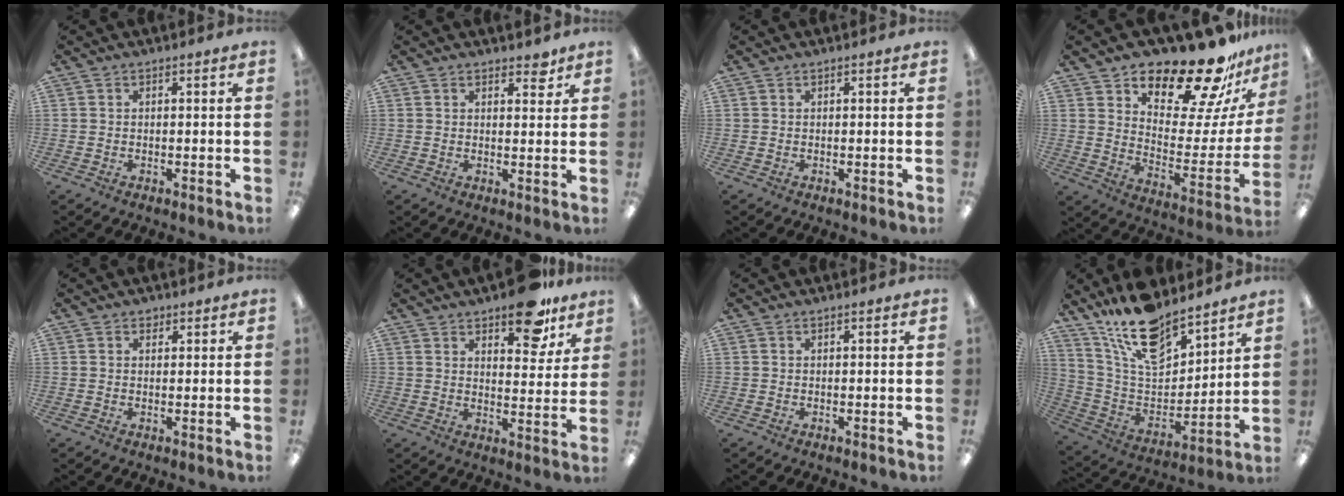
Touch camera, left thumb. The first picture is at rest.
{"total": 3.1, "force": [2.5, 1.3, 1.3], "torque": [-0.004, -0.013, 0.041]}
{"total": 0.0}
{"total": 20.7, "force": [17.1, 6.8, 9.4], "torque": [-0.133, -0.130, 0.283]}
{"total": 1.3, "force": [1.0, 0.8, 0.3], "torque": [0.003, -0.002, 0.017]}
{"total": 12.9, "force": [9.4, 5.6, 6.9], "torque": [-0.072, -0.058, 0.160]}
{"total": 0.0}
{"total": 17.7, "force": [14.3, 6.8, 7.9], "torque": [-0.157, -0.089, 0.256]}